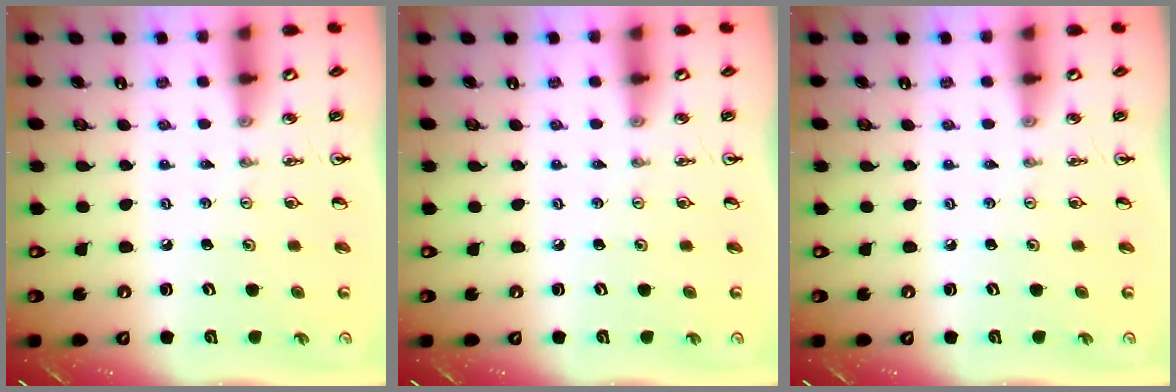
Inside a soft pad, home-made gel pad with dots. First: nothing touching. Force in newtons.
{"total": 0.0}
{"total": 0.0}